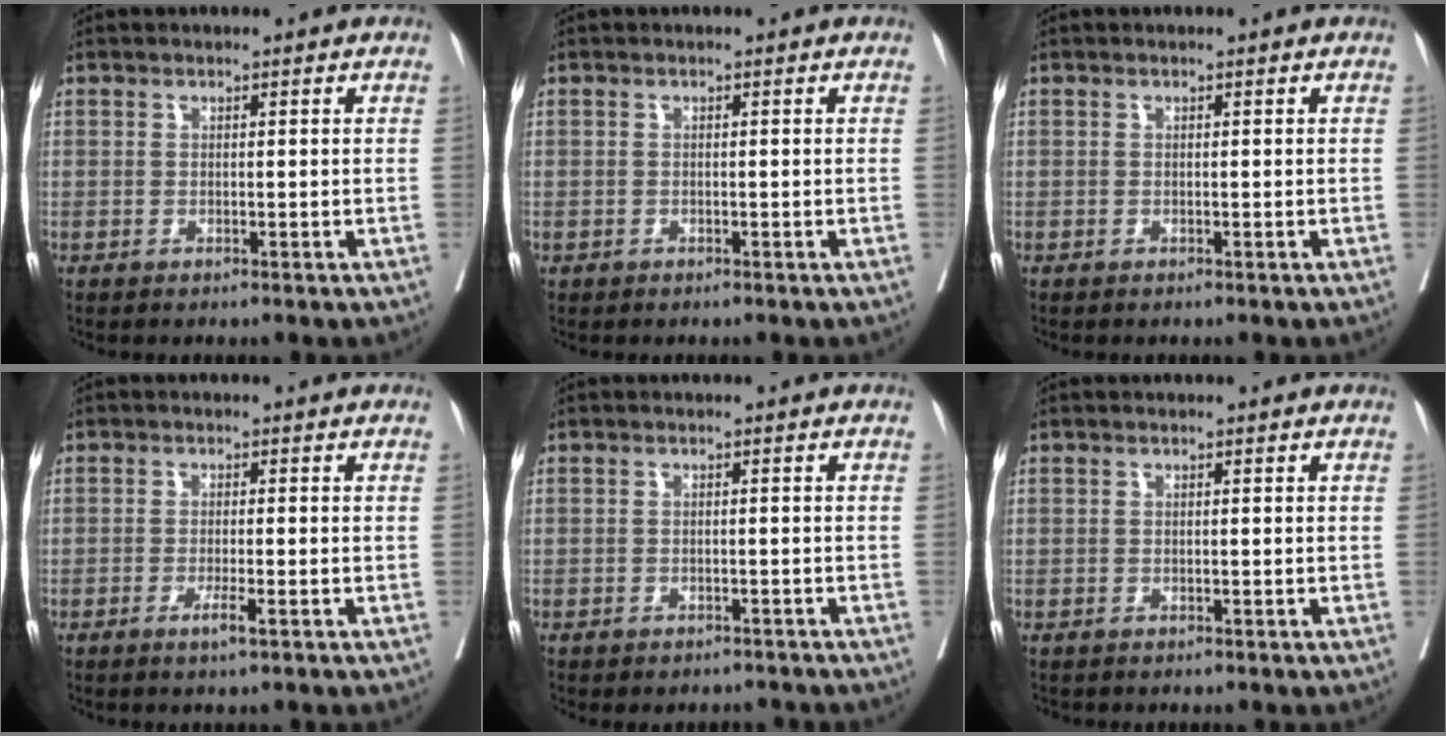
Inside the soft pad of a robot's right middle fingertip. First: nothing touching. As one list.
[{"total": 0.0}, {"total": 0.0}, {"total": 2.2, "force": [-1.2, -0.2, 1.8], "torque": [-0.030, -0.004, -0.022]}, {"total": 3.5, "force": [-3.2, 1.3, 0.6], "torque": [0.001, 0.003, -0.041]}, {"total": 0.0}]